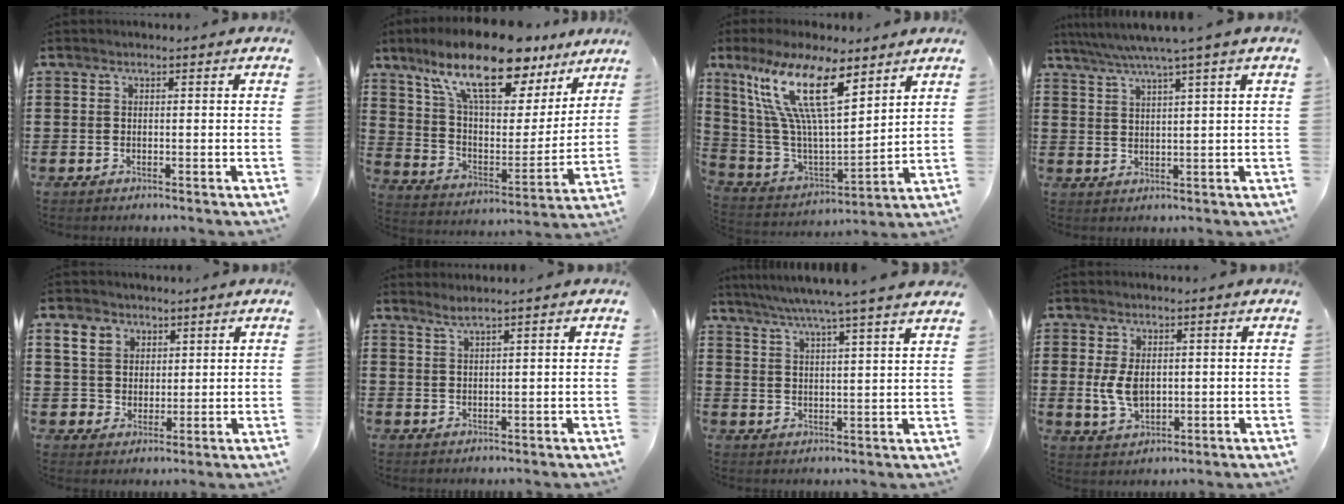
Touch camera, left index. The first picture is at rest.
{"total": 16.6, "force": [12.4, 4.8, 10.1], "torque": [-0.213, -0.060, 0.213]}
{"total": 16.9, "force": [9.1, 5.0, 13.4], "torque": [-0.302, -0.034, 0.152]}
{"total": 4.2, "force": [2.9, -0.9, 2.9], "torque": [-0.063, -0.012, 0.047]}
{"total": 6.2, "force": [2.9, 5.3, 1.7], "torque": [-0.044, 0.012, 0.050]}
{"total": 1.8, "force": [1.4, -0.3, 1.1], "torque": [-0.024, 0.000, 0.026]}
{"total": 6.0, "force": [5.1, -1.1, 2.8], "torque": [-0.071, -0.028, 0.087]}
{"total": 5.4, "force": [0.3, 3.4, 4.1], "torque": [-0.106, 0.002, 0.000]}